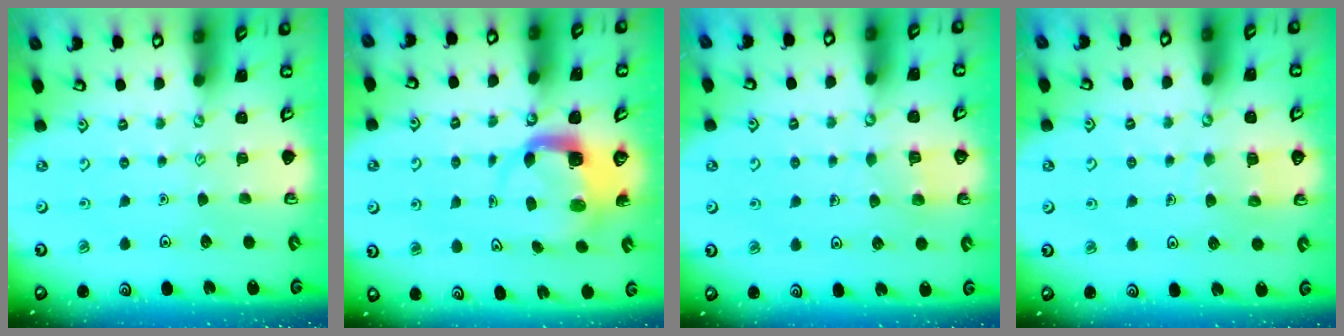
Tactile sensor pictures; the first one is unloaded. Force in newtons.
{"total": 5.3, "press": 5.3, "slide": 0.8}
{"total": 3.4, "press": 3.4, "slide": 0.3}
{"total": 4.8, "press": 4.7, "slide": 0.3}